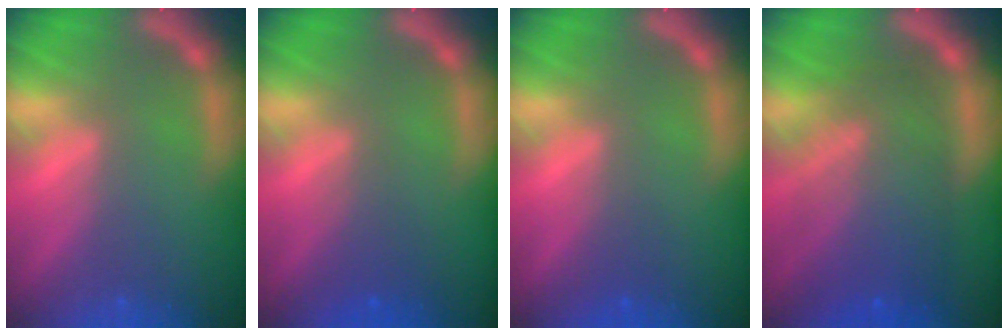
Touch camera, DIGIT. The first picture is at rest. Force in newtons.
{"total": 2.0}
{"total": 1.0}
{"total": 9.1}